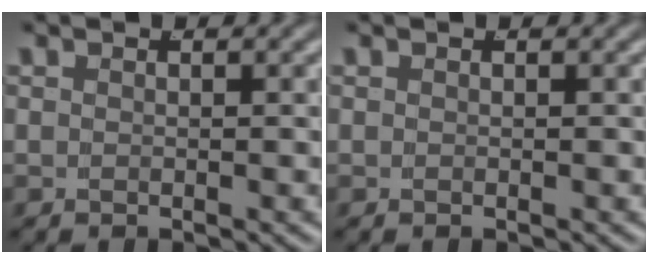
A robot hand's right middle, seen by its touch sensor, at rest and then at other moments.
{"total": 0.0}